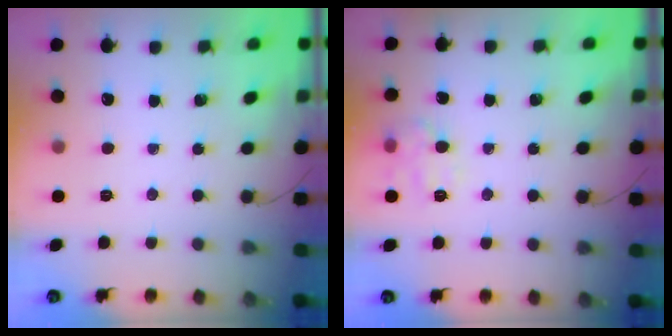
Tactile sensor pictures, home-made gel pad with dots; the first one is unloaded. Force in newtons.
{"total": 9.3, "press": 9.3, "slide": 0.4}